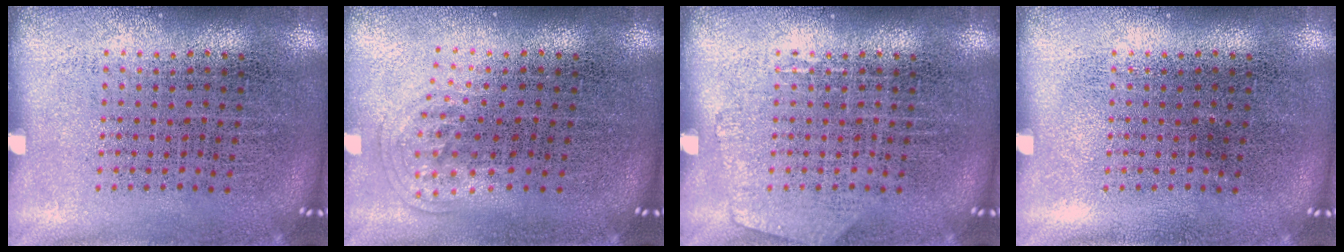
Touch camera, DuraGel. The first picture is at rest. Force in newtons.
{"total": 1.0, "press": 0.6, "slide": 0.8}
{"total": 1.0, "press": 1.0, "slide": 0.1}
{"total": 0.0}